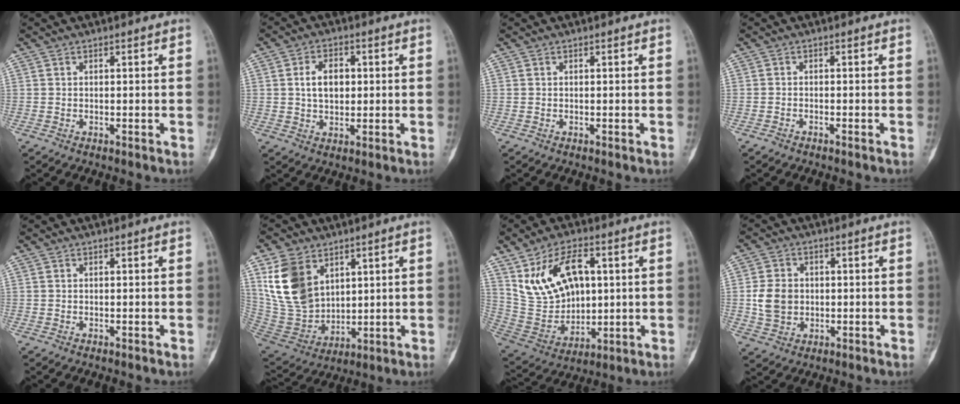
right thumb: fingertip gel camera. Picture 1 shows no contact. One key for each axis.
{"total": 6.5, "fx": 1.0, "fy": 4.3, "fz": 4.7, "tx": -0.062, "ty": 0.004, "tz": 0.017}
{"total": 0.0}
{"total": 0.9, "fx": -0.8, "fy": 0.1, "fz": 0.4, "tx": -0.014, "ty": 0.007, "tz": -0.015}
{"total": 0.0}
{"total": 14.7, "fx": 6.4, "fy": 10.1, "fz": 8.5, "tx": -0.142, "ty": -0.029, "tz": 0.150}
{"total": 15.6, "fx": 5.0, "fy": 9.9, "fz": 11.0, "tx": -0.174, "ty": -0.008, "tz": 0.113}
{"total": 7.0, "fx": 0.0, "fy": 5.7, "fz": 4.0, "tx": -0.059, "ty": 0.002, "tz": 0.002}